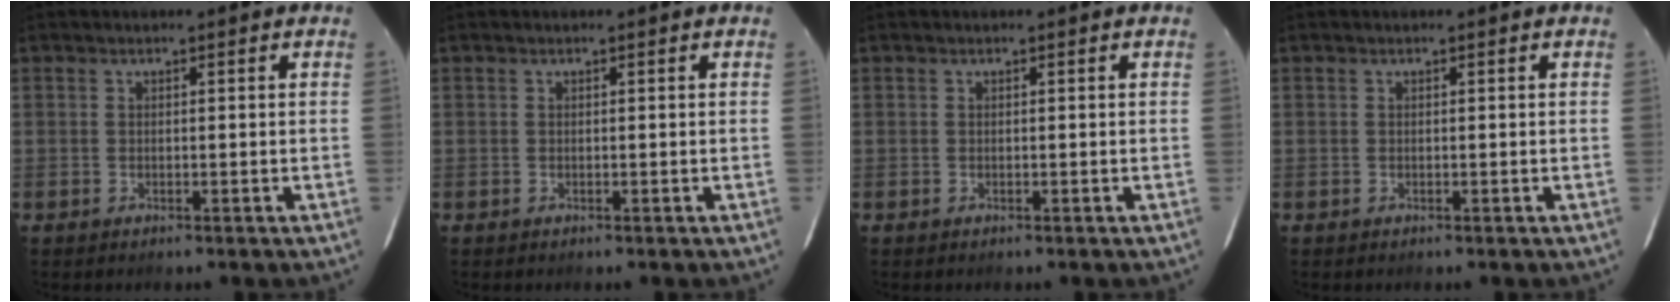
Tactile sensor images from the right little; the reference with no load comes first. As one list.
[{"total": 0.0}, {"total": 0.0}, {"total": 0.0}]